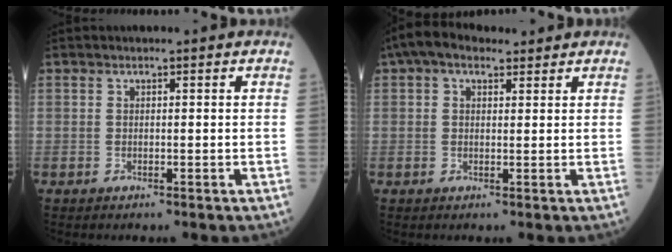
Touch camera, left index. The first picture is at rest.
{"total": 5.4, "force": [3.5, 2.8, 3.0], "torque": [-0.064, 0.040, 0.063]}